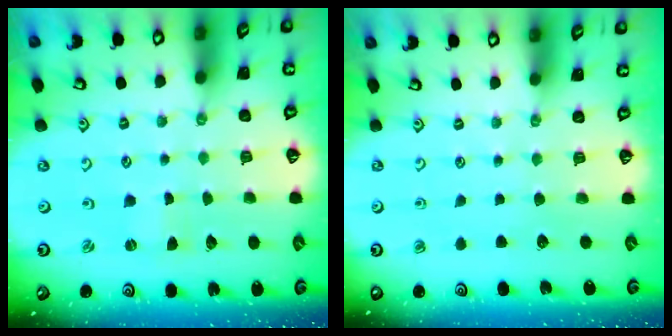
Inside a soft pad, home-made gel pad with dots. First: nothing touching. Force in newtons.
{"total": 0.0}